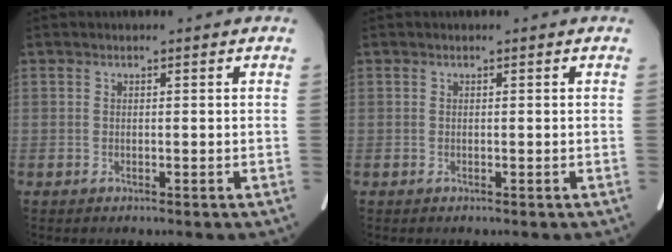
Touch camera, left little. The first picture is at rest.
{"total": 0.0}